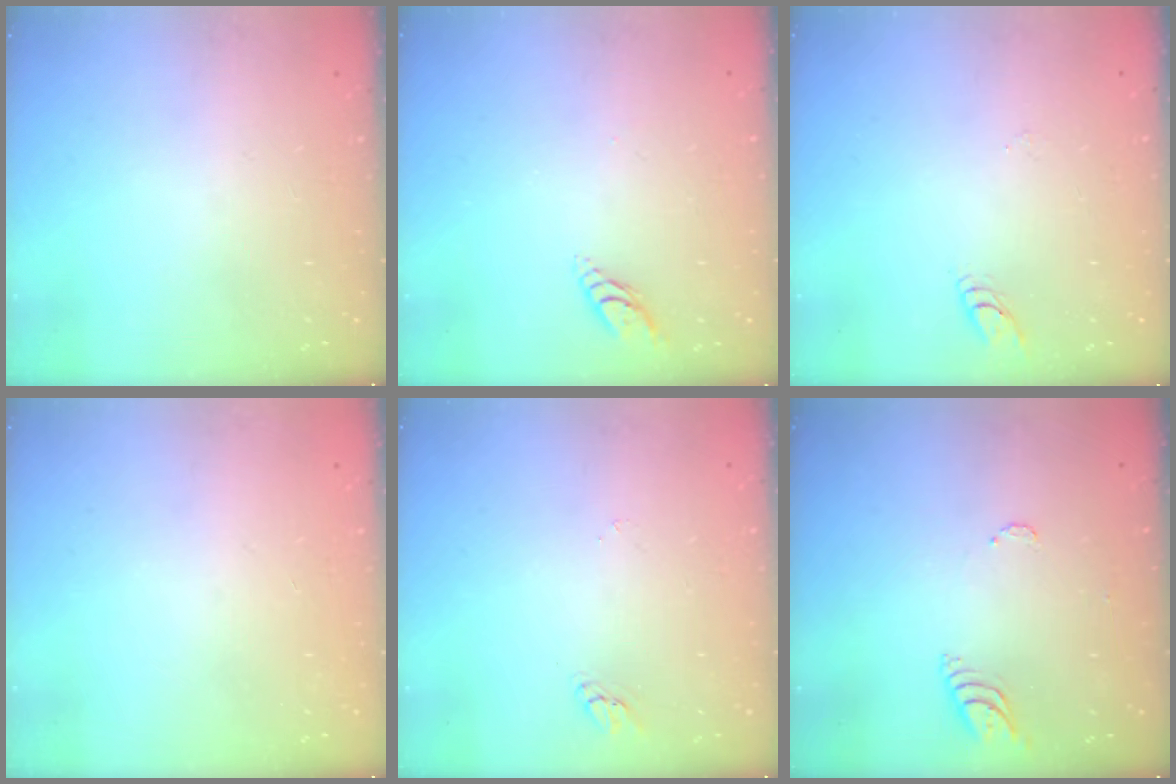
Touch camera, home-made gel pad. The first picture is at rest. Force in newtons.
{"total": 4.0, "press": 4.0, "slide": 0.4}
{"total": 4.8, "press": 4.8, "slide": 0.4}
{"total": 0.0}
{"total": 2.0, "press": 2.0, "slide": 0.2}
{"total": 6.3, "press": 6.2, "slide": 0.6}